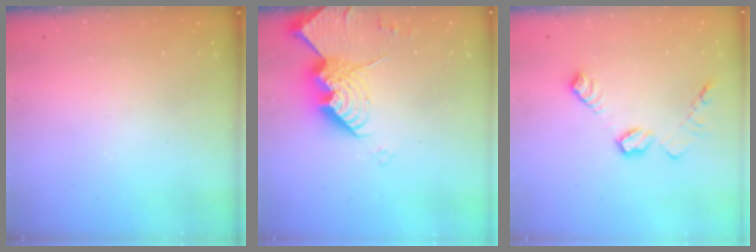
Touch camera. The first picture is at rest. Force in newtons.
{"total": 15.6, "press": 15.5, "slide": 1.5}
{"total": 10.8, "press": 10.8, "slide": 0.5}